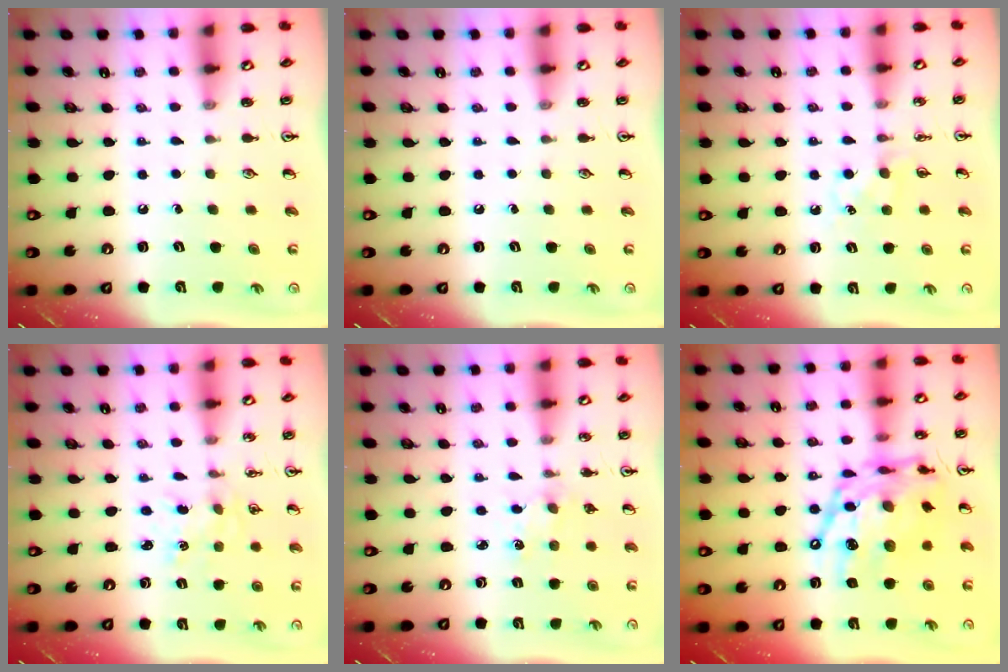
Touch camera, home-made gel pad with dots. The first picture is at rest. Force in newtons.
{"total": 0.0}
{"total": 4.2, "press": 4.2, "slide": 0.4}
{"total": 0.5, "press": 0.5, "slide": 0.1}
{"total": 2.0, "press": 2.0, "slide": 0.3}
{"total": 19.7, "press": 19.6, "slide": 1.7}